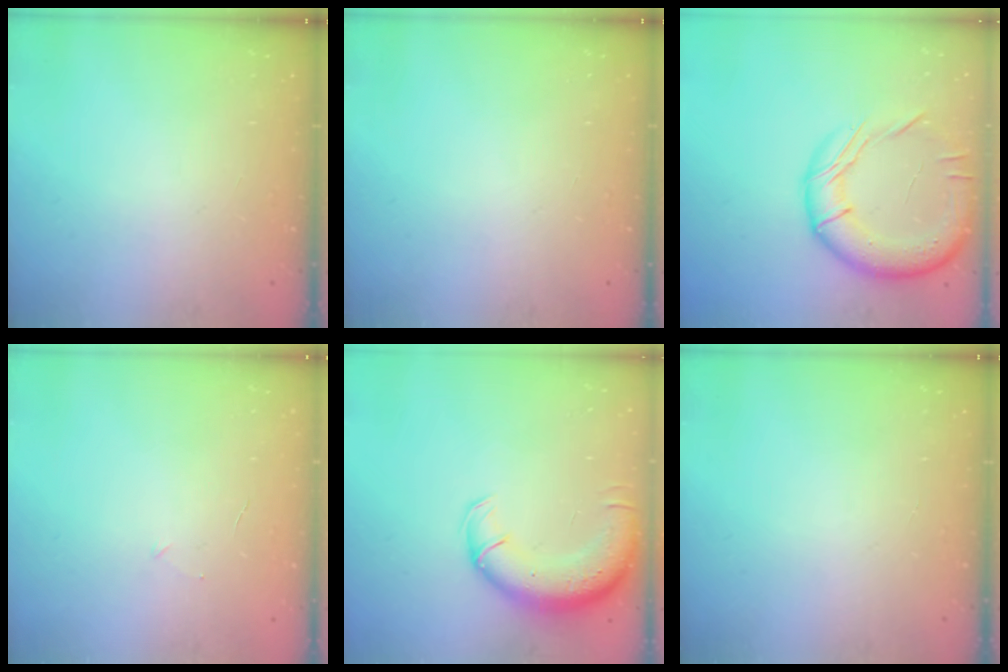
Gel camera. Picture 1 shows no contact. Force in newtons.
{"total": 0.0}
{"total": 17.5, "press": 17.3, "slide": 2.1}
{"total": 2.4, "press": 2.3, "slide": 0.8}
{"total": 12.0, "press": 11.7, "slide": 2.8}
{"total": 0.0}